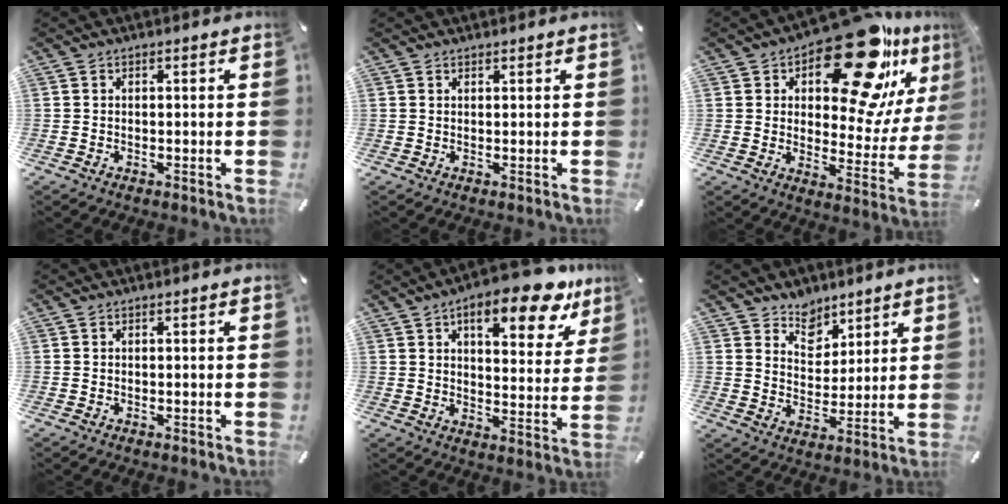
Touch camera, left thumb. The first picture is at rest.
{"total": 0.6, "force": [0.5, 0.3, 0.0], "torque": [0.000, -0.001, 0.011]}
{"total": 24.4, "force": [15.8, 10.4, 15.4], "torque": [-0.204, -0.112, 0.260]}
{"total": 0.0}
{"total": 16.8, "force": [10.8, 6.4, 11.1], "torque": [-0.146, -0.061, 0.172]}
{"total": 7.5, "force": [5.5, 5.1, -0.4], "torque": [-0.005, -0.051, 0.103]}